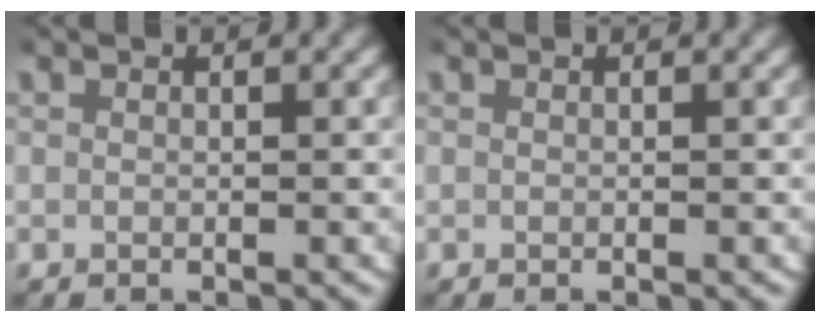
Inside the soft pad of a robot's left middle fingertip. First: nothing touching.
{"total": 0.0}